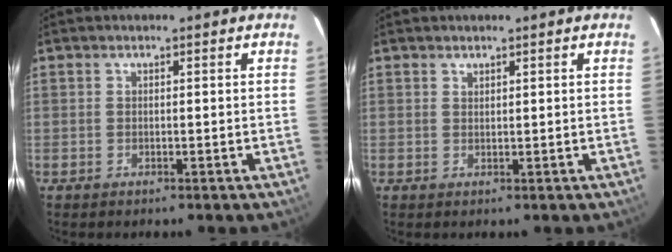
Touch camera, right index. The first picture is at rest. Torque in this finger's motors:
{"motor_torque": [-0.13, 0.18, -0.09, 0.00]}